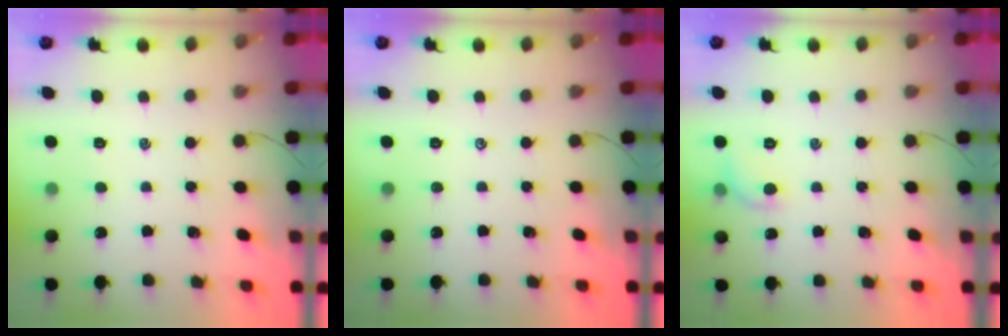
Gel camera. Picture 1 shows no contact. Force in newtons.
{"total": 0.0}
{"total": 6.2, "press": 6.0, "slide": 1.4}